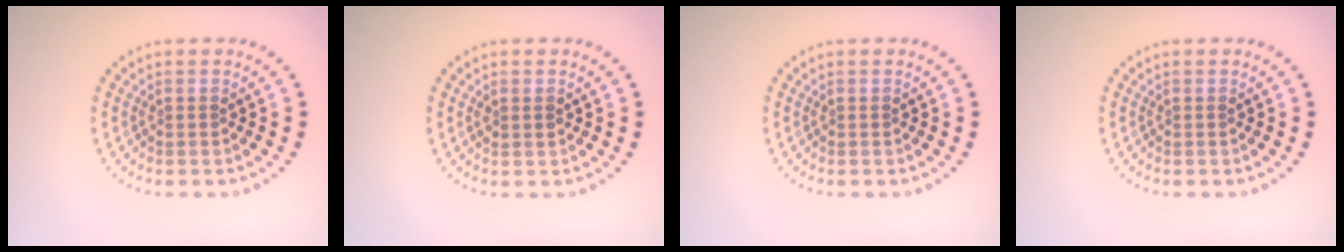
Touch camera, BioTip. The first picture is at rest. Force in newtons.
{"total": 0.9, "press": 0.8, "slide": 0.3}
{"total": 0.0}
{"total": 0.0}